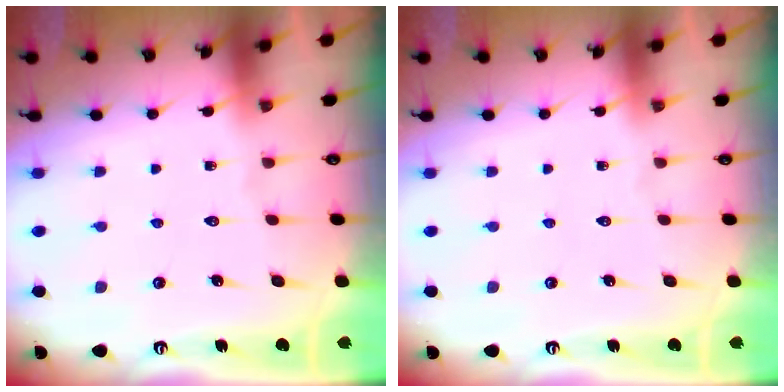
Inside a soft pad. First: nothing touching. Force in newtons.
{"total": 0.0}